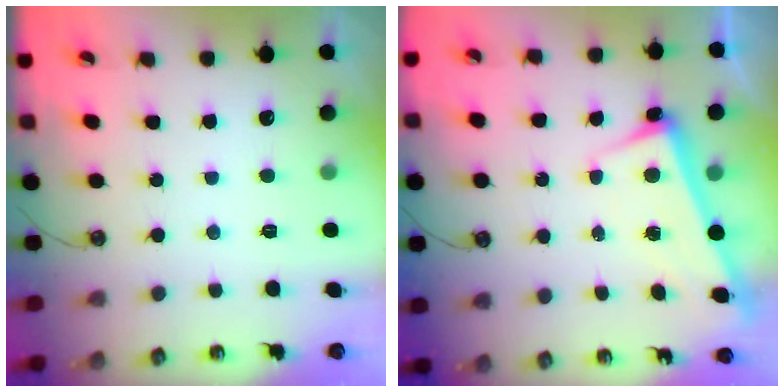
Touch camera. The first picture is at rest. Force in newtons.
{"total": 2.6, "press": 2.5, "slide": 0.7}